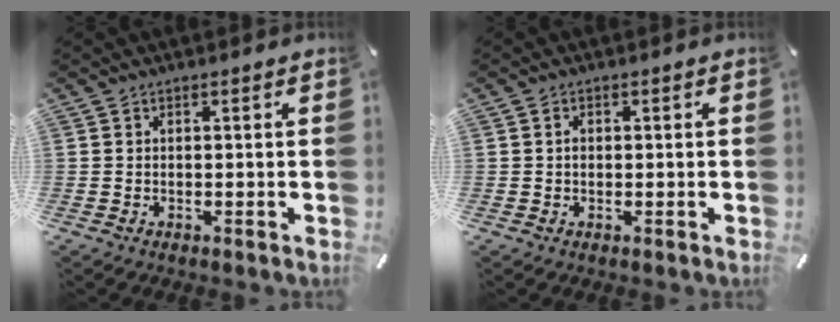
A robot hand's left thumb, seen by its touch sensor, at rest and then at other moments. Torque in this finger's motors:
{"motor_torque": [-0.05, -0.46, 0.01, 0.15, -0.05]}